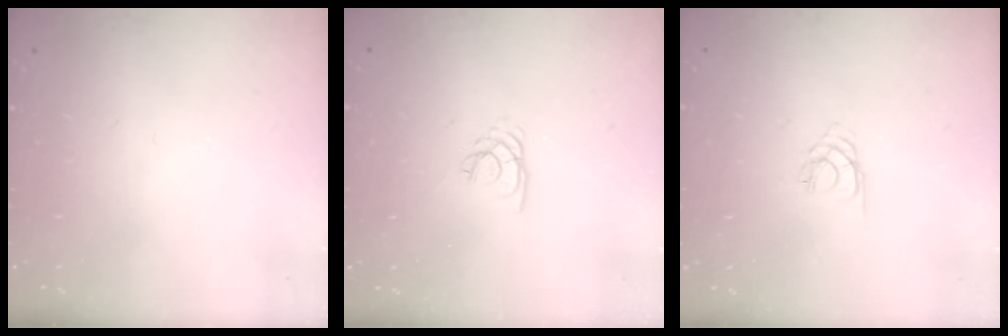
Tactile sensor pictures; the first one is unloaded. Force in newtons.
{"total": 2.2, "press": 2.2, "slide": 0.3}
{"total": 1.6, "press": 1.6, "slide": 0.3}